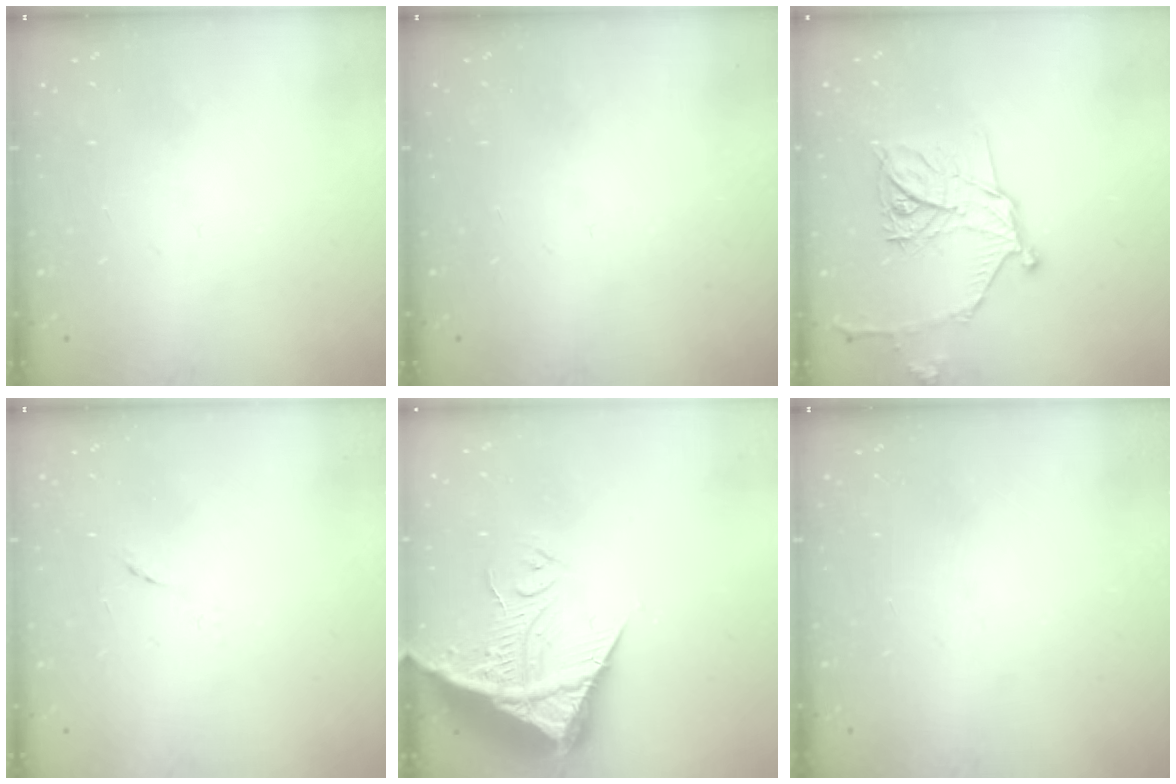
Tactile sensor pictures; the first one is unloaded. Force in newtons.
{"total": 0.0}
{"total": 16.7, "press": 16.6, "slide": 0.6}
{"total": 5.7, "press": 5.6, "slide": 0.6}
{"total": 13.9, "press": 13.9, "slide": 1.3}
{"total": 0.0}